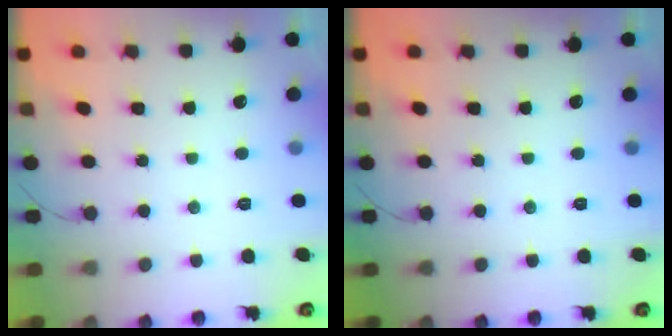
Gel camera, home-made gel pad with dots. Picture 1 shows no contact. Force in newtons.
{"total": 0.0}